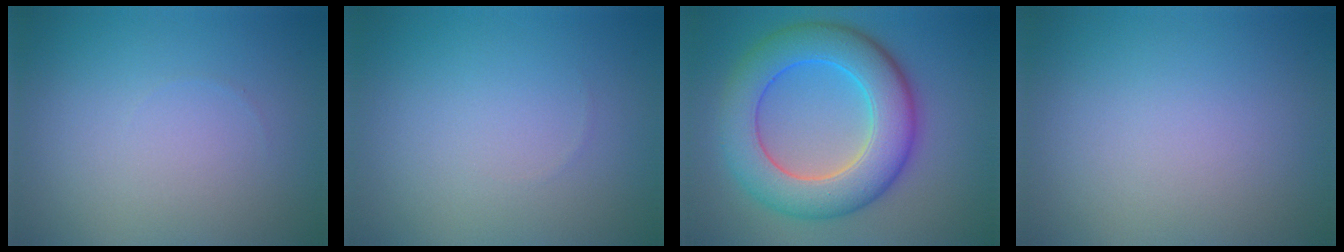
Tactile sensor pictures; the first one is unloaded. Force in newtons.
{"total": 0.0}
{"total": 9.1, "press": 9.1, "slide": 0.1}
{"total": 0.0}